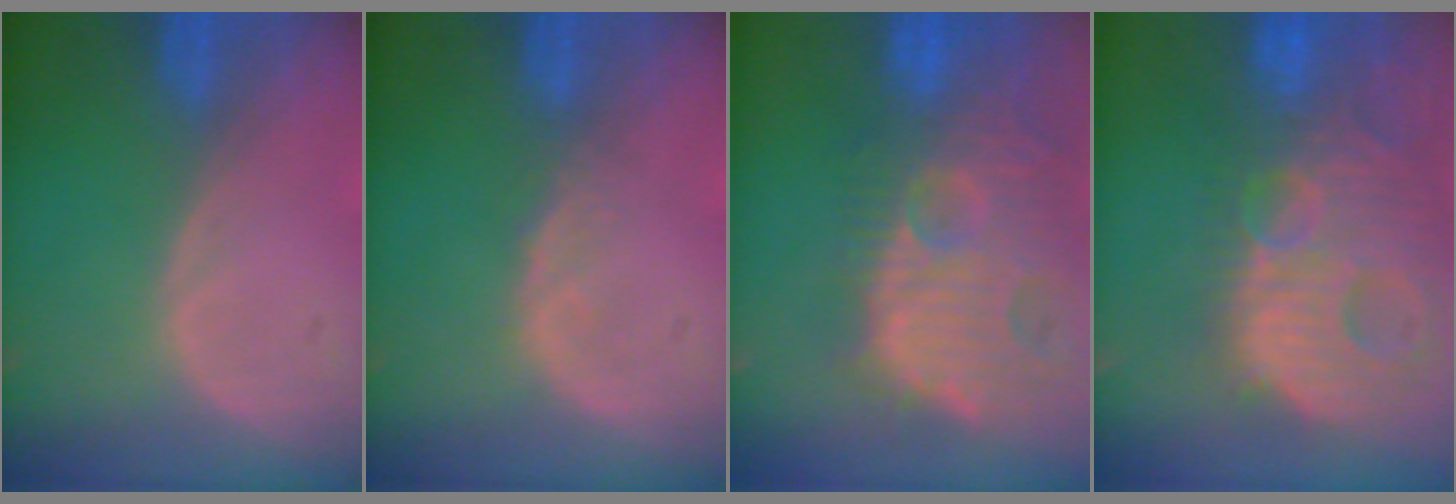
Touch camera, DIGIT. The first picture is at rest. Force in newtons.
{"total": 1.4, "press": 1.4, "slide": 0.2}
{"total": 13.8, "press": 12.3, "slide": 6.2}
{"total": 14.6, "press": 12.7, "slide": 7.3}